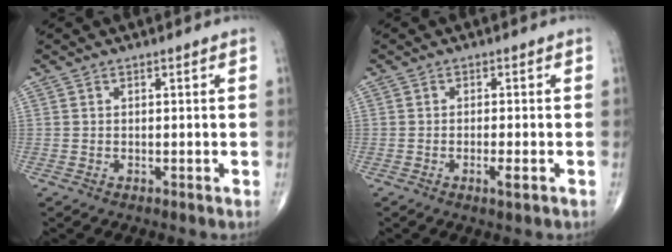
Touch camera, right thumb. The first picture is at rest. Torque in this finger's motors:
{"motor_torque": [-0.24, 0.12, 0.00, -0.01, 0.02]}